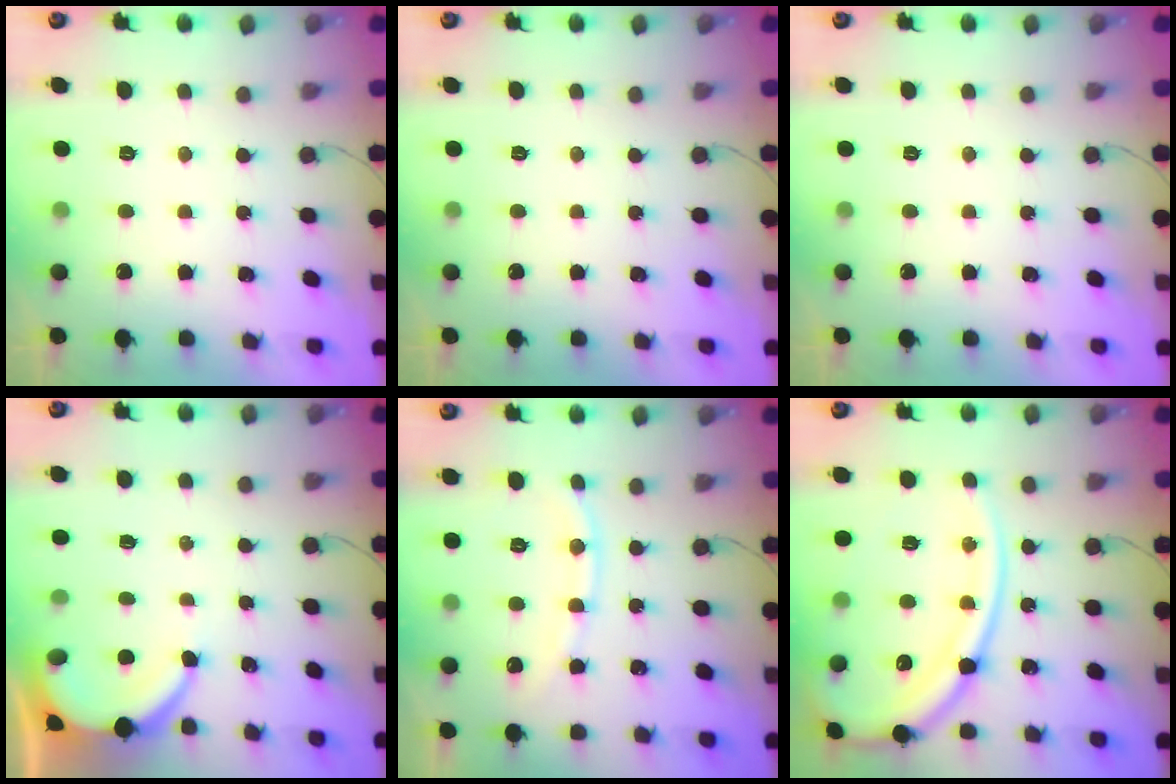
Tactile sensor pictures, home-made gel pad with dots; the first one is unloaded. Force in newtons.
{"total": 0.0}
{"total": 0.0}
{"total": 4.7, "press": 4.7, "slide": 0.4}
{"total": 9.5, "press": 9.4, "slide": 1.3}
{"total": 18.2, "press": 18.1, "slide": 2.1}